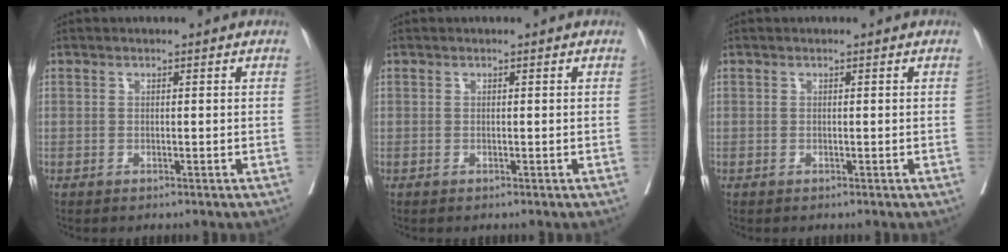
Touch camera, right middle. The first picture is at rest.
{"total": 0.0}
{"total": 0.0}